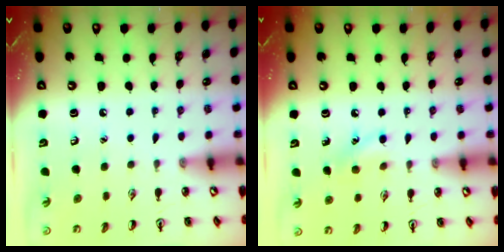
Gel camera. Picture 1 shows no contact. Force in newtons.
{"total": 8.0, "press": 7.8, "slide": 1.8}